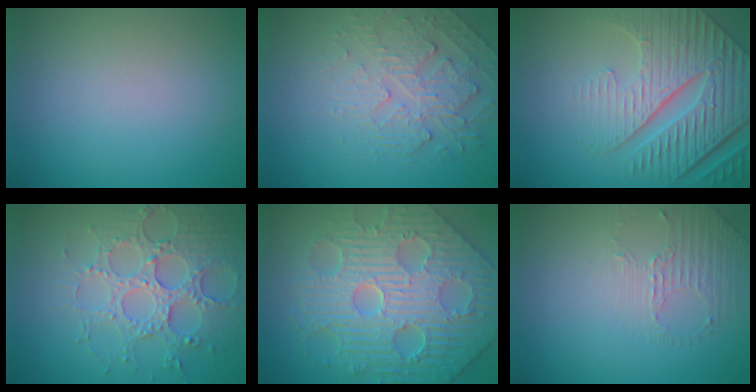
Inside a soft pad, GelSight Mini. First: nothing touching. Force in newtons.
{"total": 2.7, "press": 2.1, "slide": 1.7}
{"total": 8.9, "press": 6.1, "slide": 6.5}
{"total": 5.2, "press": 4.9, "slide": 1.8}
{"total": 9.3, "press": 7.4, "slide": 5.6}
{"total": 1.4, "press": 0.8, "slide": 1.1}